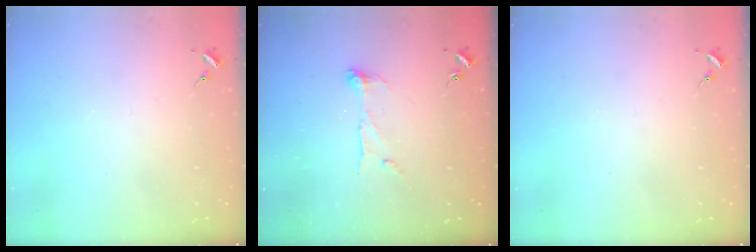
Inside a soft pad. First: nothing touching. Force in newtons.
{"total": 6.9, "press": 6.9, "slide": 0.2}
{"total": 0.0}